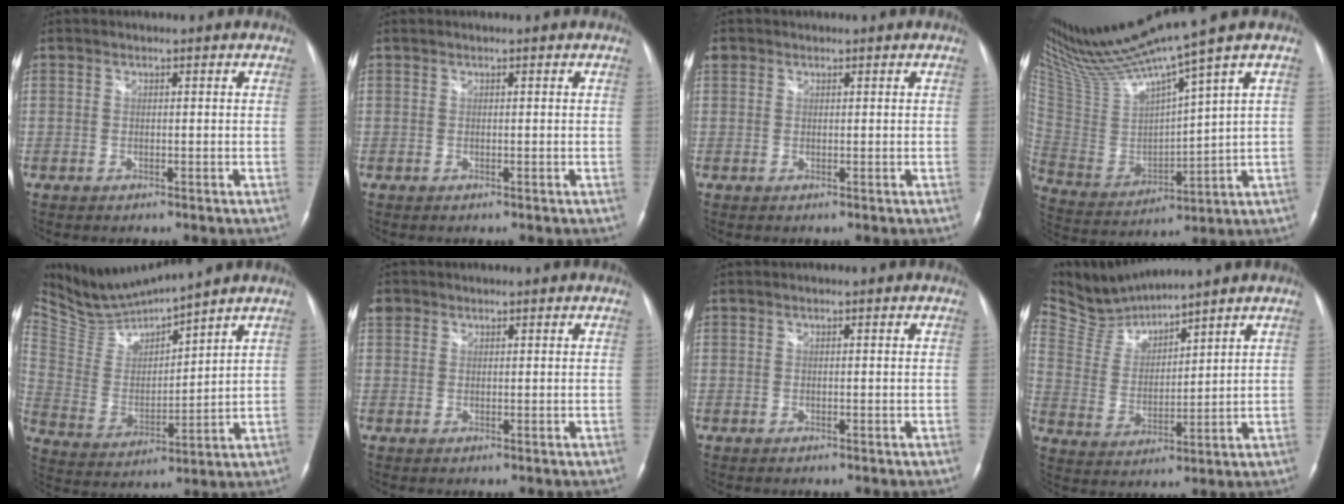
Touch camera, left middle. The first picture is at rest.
{"total": 0.0}
{"total": 1.6, "force": [0.8, 1.3, 0.3], "torque": [-0.004, 0.016, 0.015]}
{"total": 16.7, "force": [13.9, -1.8, 9.0], "torque": [-0.172, -0.013, 0.272]}
{"total": 10.7, "force": [10.5, -0.8, 1.9], "torque": [-0.056, -0.004, 0.222]}
{"total": 2.5, "force": [1.3, 2.0, 0.5], "torque": [-0.008, 0.016, 0.025]}
{"total": 0.0}
{"total": 8.1, "force": [8.1, -0.2, 0.6], "torque": [-0.038, 0.007, 0.180]}